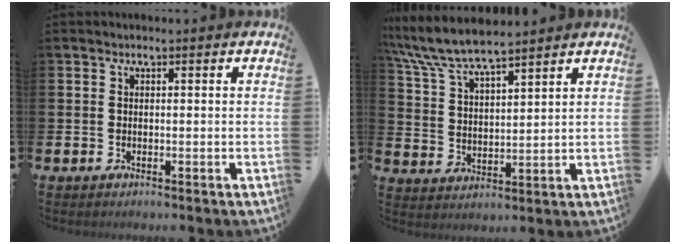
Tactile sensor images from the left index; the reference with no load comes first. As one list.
[{"total": 7.1, "force": [6.8, 0.8, 2.1], "torque": [-0.067, -0.036, 0.119]}]